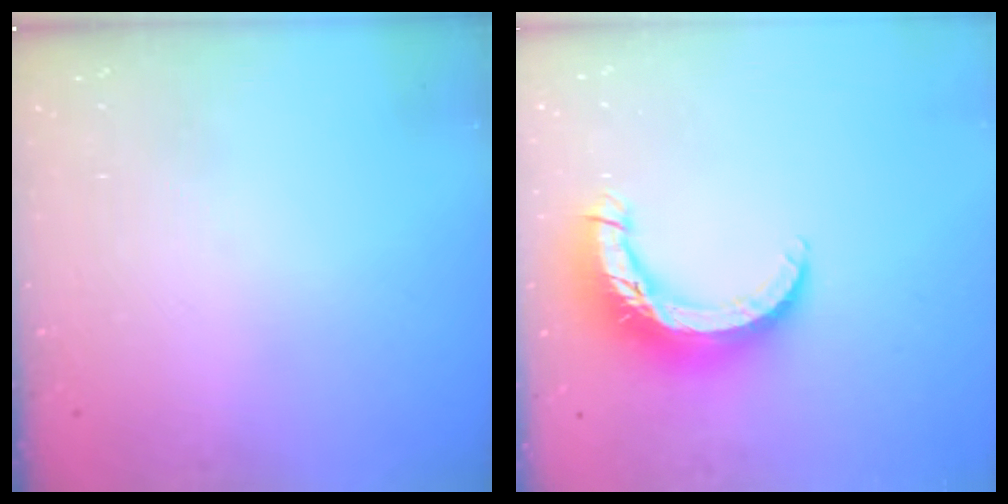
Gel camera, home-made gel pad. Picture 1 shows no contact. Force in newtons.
{"total": 13.1, "press": 13.0, "slide": 1.3}